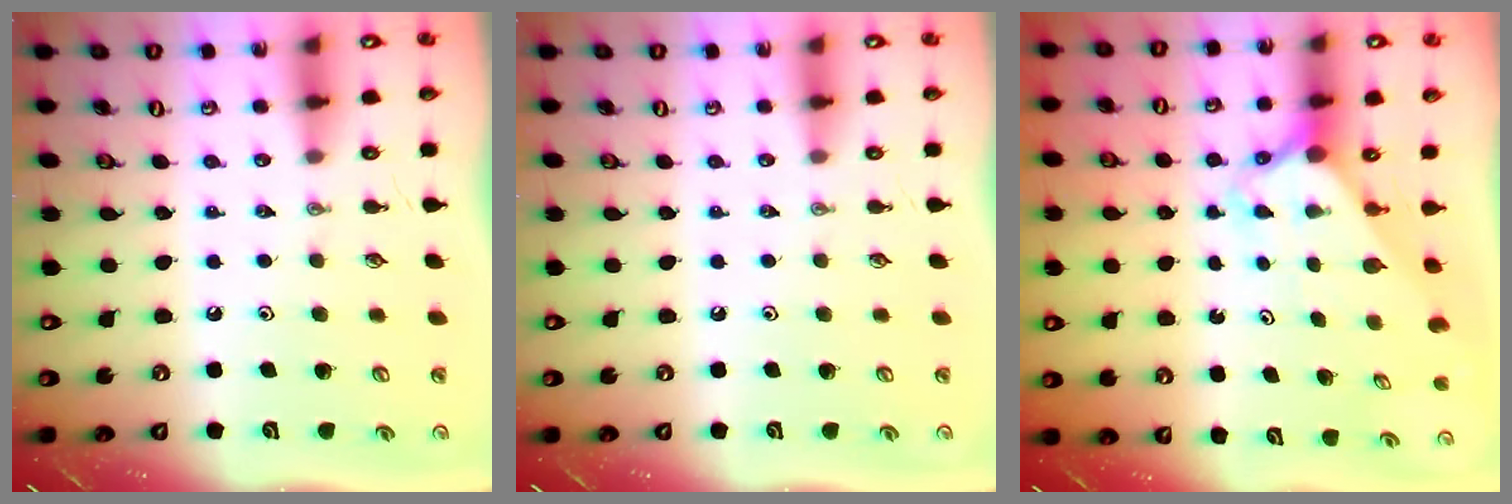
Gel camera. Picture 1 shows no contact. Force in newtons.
{"total": 0.0}
{"total": 2.7, "press": 2.7, "slide": 0.2}